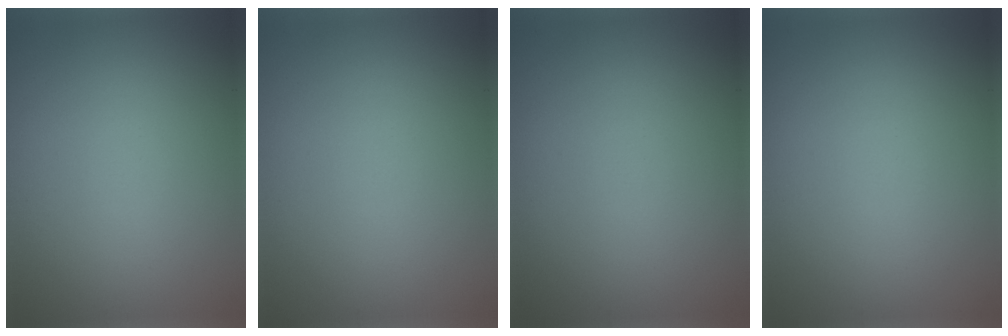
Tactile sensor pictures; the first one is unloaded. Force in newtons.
{"total": 0.0}
{"total": 0.0}
{"total": 0.0}